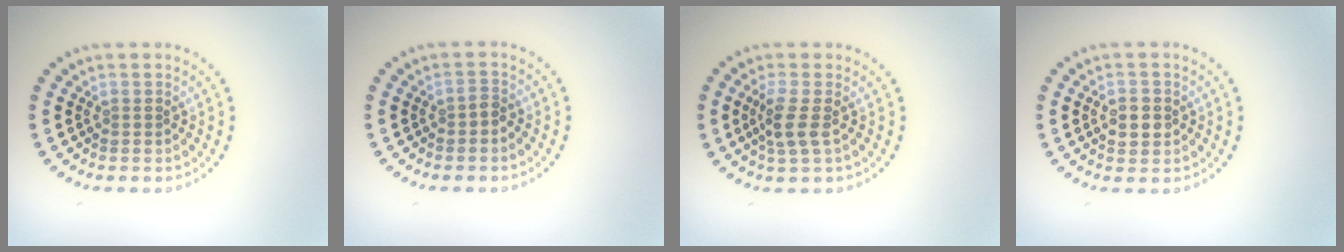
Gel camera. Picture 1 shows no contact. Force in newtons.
{"total": 1.0, "press": 0.8, "slide": 0.6}
{"total": 2.4, "press": 2.0, "slide": 1.3}
{"total": 2.6, "press": 2.6, "slide": 0.2}